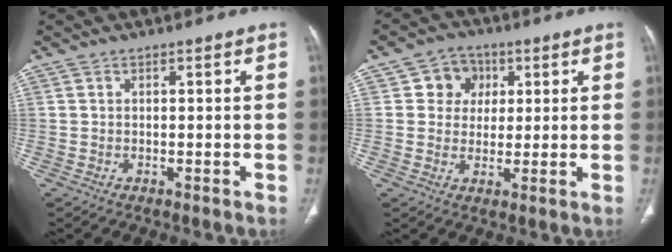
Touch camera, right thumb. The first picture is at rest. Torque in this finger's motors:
{"motor_torque": [0.44, 0.35, 0.01, -0.34, 0.00]}